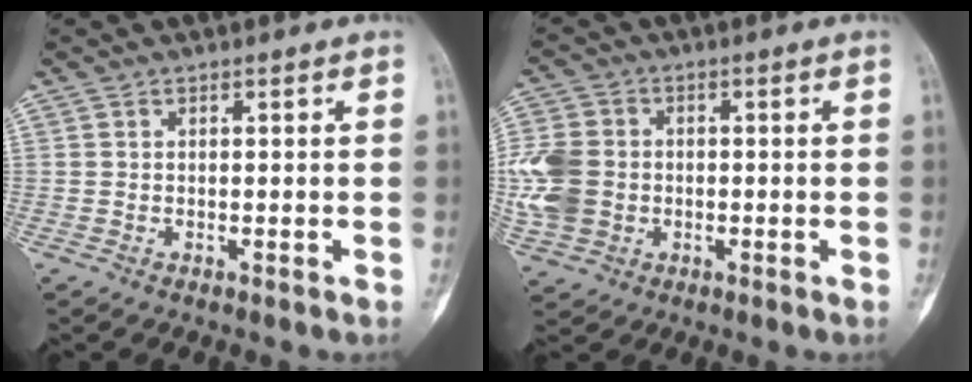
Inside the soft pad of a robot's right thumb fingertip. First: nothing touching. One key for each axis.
{"total": 11.9, "fx": -0.8, "fy": 9.7, "fz": 6.8, "tx": -0.160, "ty": 0.007, "tz": -0.011}